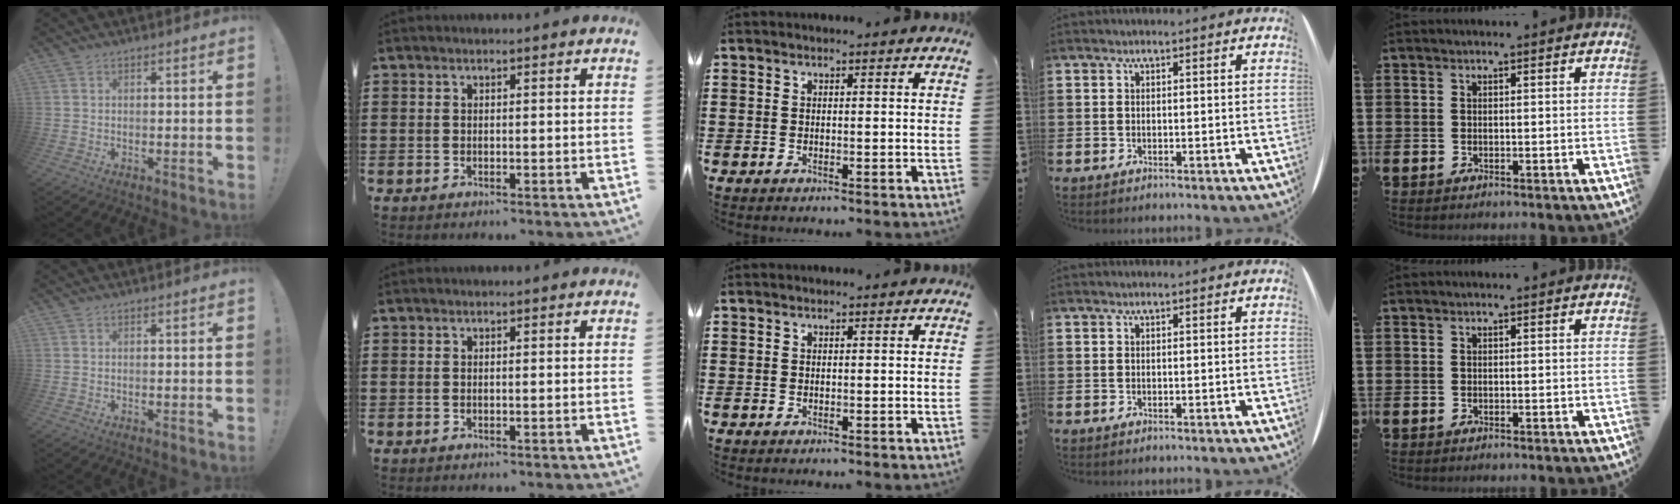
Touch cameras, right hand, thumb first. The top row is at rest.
{}